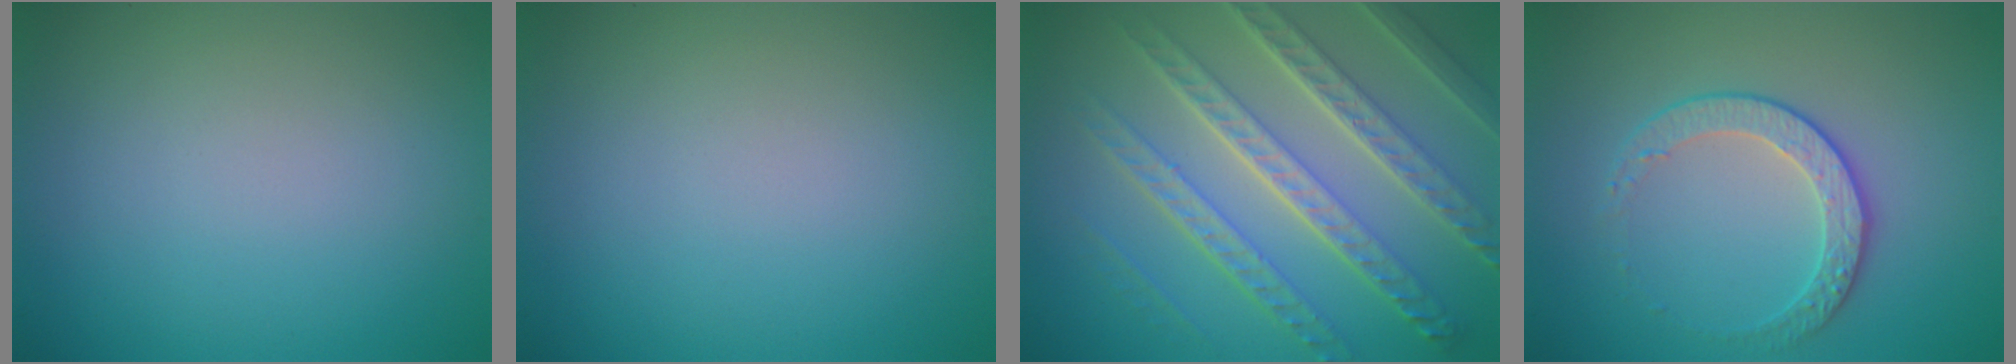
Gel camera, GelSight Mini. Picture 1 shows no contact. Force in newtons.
{"total": 0.0}
{"total": 8.4, "press": 6.1, "slide": 5.8}
{"total": 2.4, "press": 1.9, "slide": 1.5}